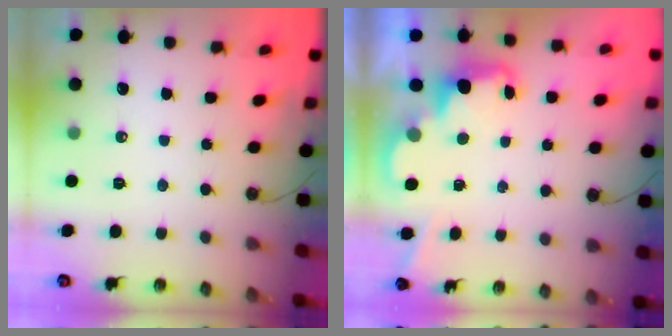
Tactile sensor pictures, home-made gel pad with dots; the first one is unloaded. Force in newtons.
{"total": 2.5, "press": 2.4, "slide": 0.5}